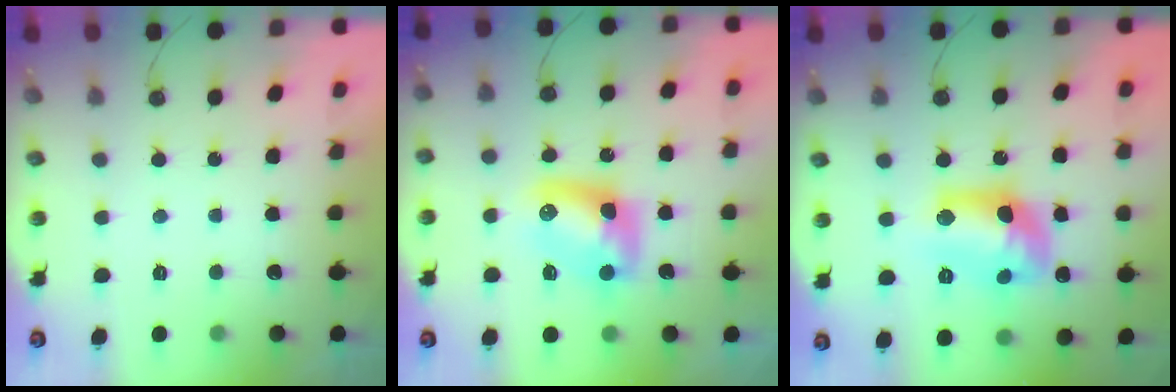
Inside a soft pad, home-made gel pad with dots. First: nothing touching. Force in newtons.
{"total": 10.2, "press": 10.2, "slide": 0.7}
{"total": 14.1, "press": 14.0, "slide": 1.0}